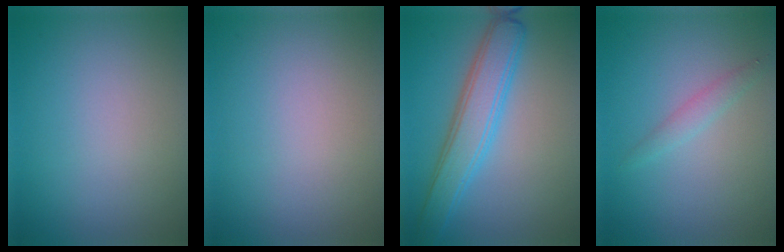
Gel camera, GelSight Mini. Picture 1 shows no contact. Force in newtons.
{"total": 0.0}
{"total": 4.9, "press": 4.9, "slide": 0.2}
{"total": 1.2, "press": 1.2, "slide": 0.1}